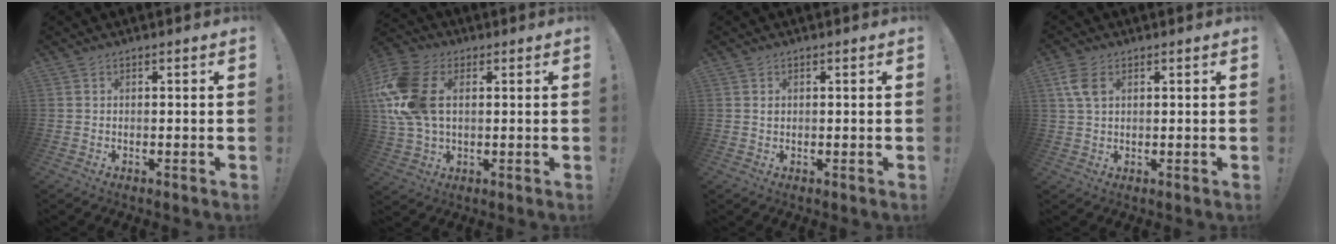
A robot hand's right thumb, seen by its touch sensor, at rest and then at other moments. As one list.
[{"total": 17.5, "force": [3.0, 11.8, 12.5], "torque": [-0.261, 0.004, 0.056]}, {"total": 0.7, "force": [0.3, 0.6, 0.2], "torque": [0.003, -0.002, 0.005]}, {"total": 6.0, "force": [2.1, 3.7, 4.2], "torque": [-0.080, -0.004, 0.037]}]